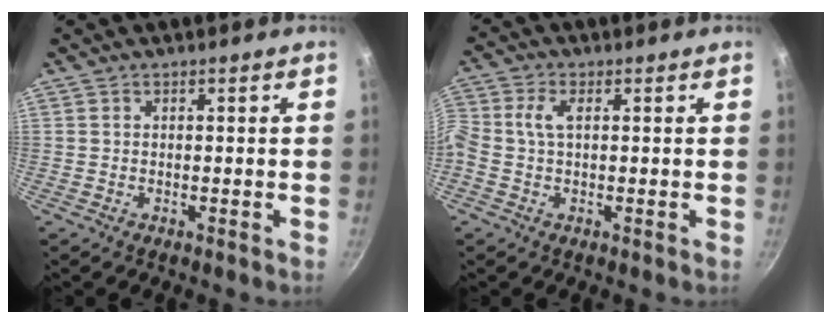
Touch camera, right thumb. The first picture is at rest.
{"total": 4.6, "force": [0.5, 2.8, 3.6], "torque": [-0.087, 0.015, -0.001]}